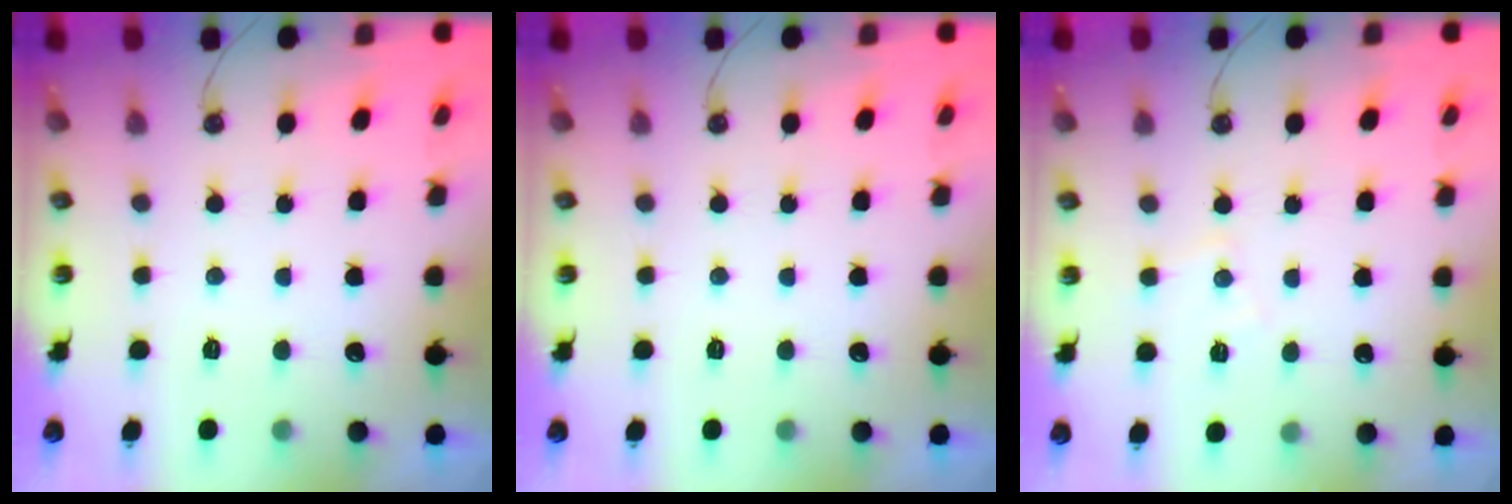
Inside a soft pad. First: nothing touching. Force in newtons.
{"total": 0.0}
{"total": 6.3, "press": 6.2, "slide": 0.9}